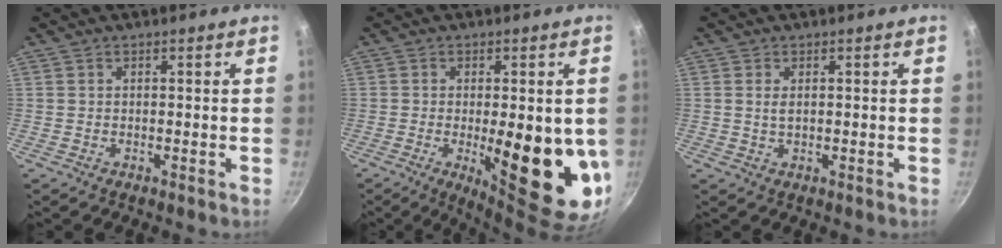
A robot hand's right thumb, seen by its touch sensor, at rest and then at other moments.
{"total": 17.1, "force": [-2.0, 5.6, 16.0], "torque": [-0.197, -0.024, -0.016]}
{"total": 1.8, "force": [0.4, 0.9, 1.4], "torque": [-0.028, 0.000, 0.008]}